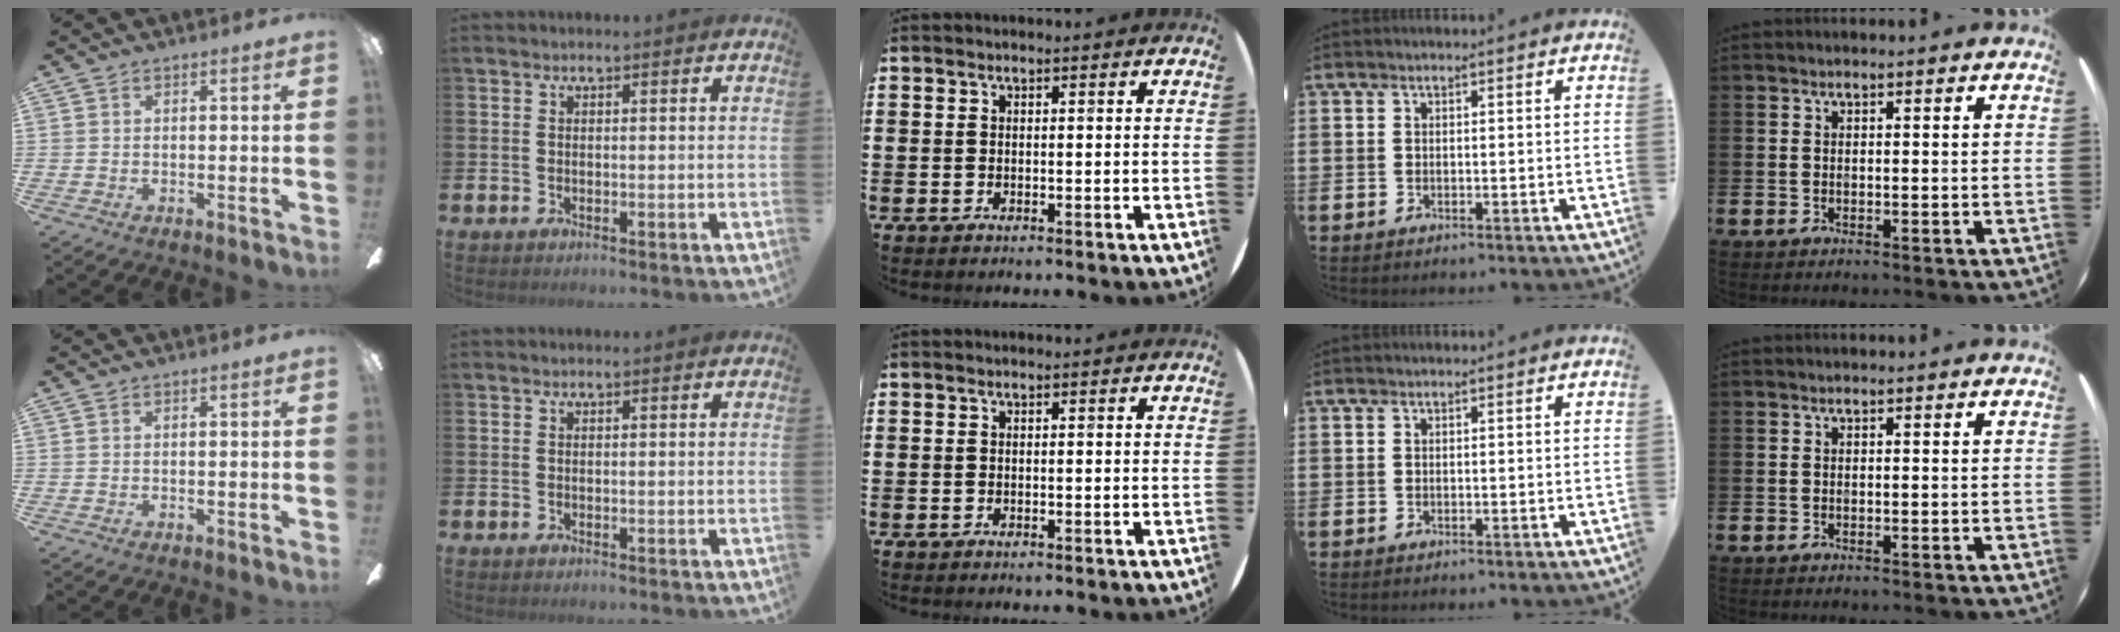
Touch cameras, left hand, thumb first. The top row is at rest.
{}